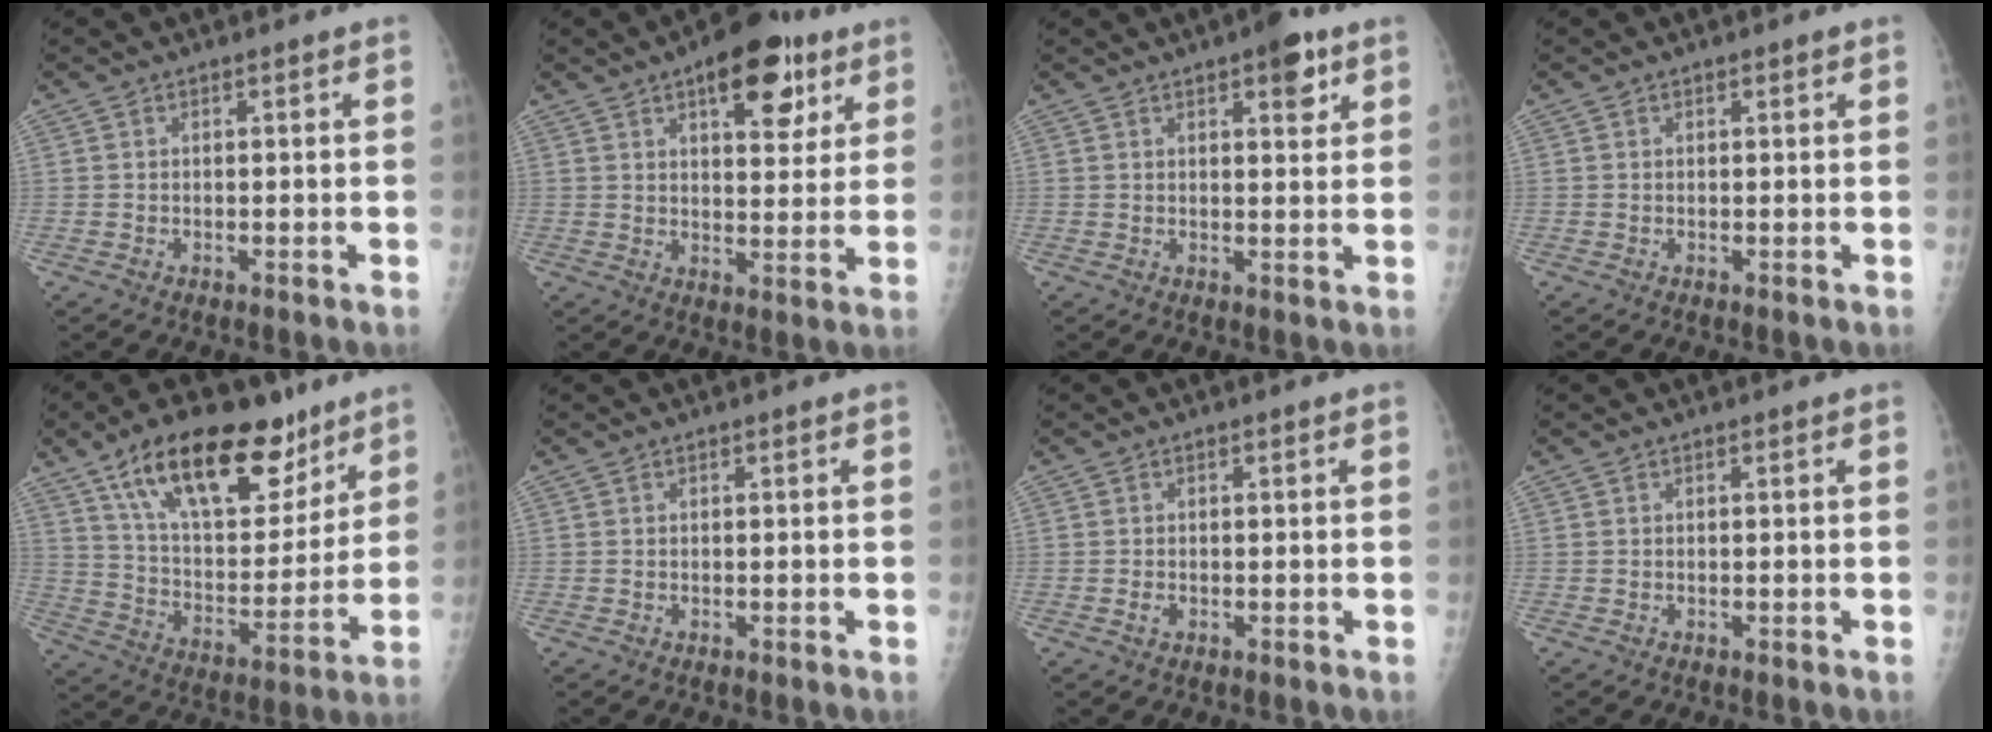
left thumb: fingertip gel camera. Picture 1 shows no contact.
{"total": 13.1, "force": [6.9, 6.1, 9.3], "torque": [-0.087, -0.021, 0.093]}
{"total": 7.1, "force": [3.9, 2.6, 5.4], "torque": [-0.052, -0.014, 0.046]}
{"total": 0.7, "force": [0.4, 0.4, 0.4], "torque": [0.000, -0.001, 0.005]}
{"total": 24.5, "force": [15.2, 11.3, 15.5], "torque": [-0.209, -0.048, 0.257]}
{"total": 0.0}
{"total": 1.1, "force": [-0.3, 0.8, 0.7], "torque": [-0.012, -0.001, -0.006]}
{"total": 0.0}